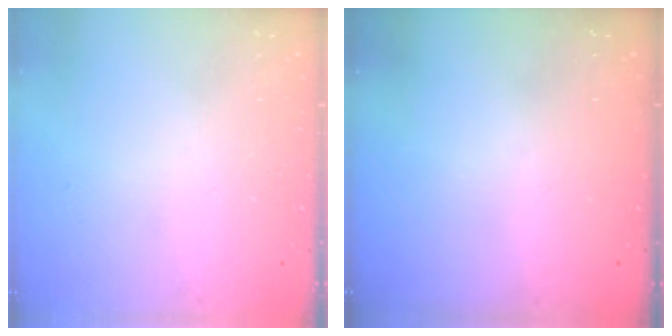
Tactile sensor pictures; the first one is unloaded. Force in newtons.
{"total": 0.0}